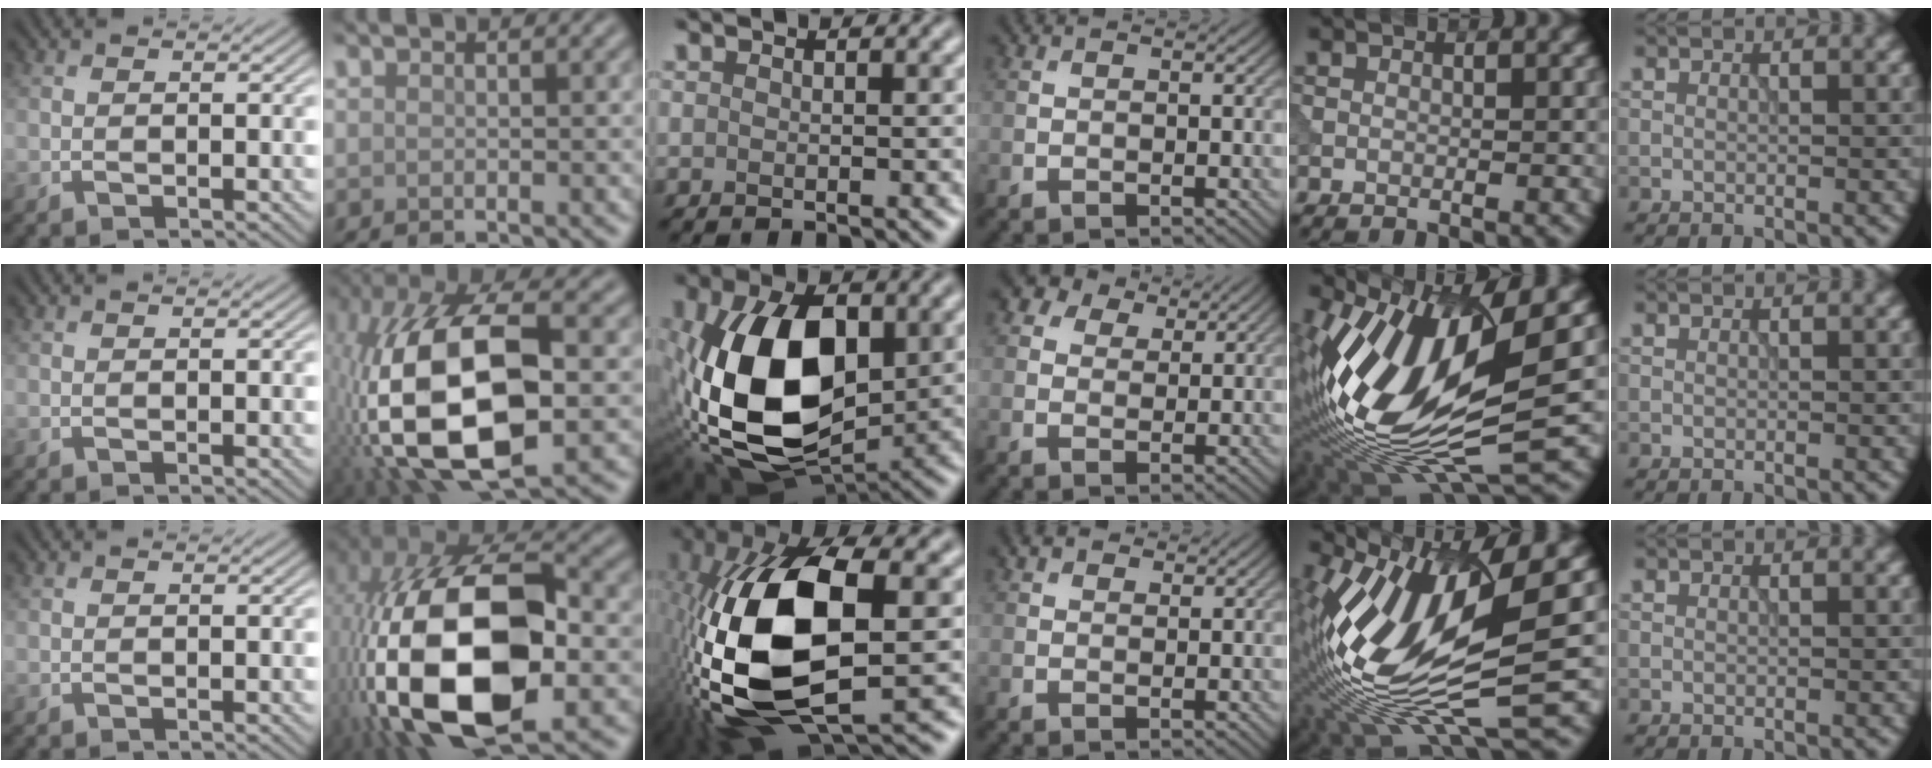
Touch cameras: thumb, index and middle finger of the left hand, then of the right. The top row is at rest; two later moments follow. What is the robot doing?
{"motion": "insert", "object": "power adapter"}